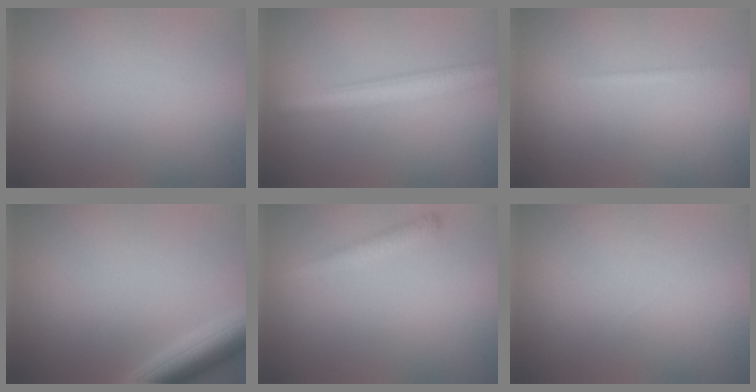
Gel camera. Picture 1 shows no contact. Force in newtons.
{"total": 4.4, "press": 4.4, "slide": 0.0}
{"total": 0.7, "press": 0.7, "slide": 0.1}
{"total": 4.6, "press": 4.6, "slide": 0.3}
{"total": 1.7, "press": 1.7, "slide": 0.1}
{"total": 0.0}